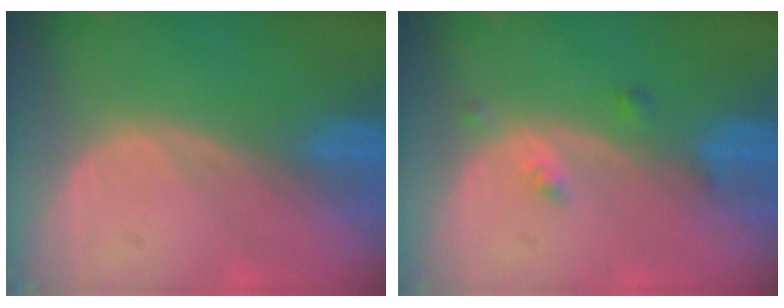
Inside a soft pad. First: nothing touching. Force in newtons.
{"total": 1.8, "press": 1.8, "slide": 0.1}